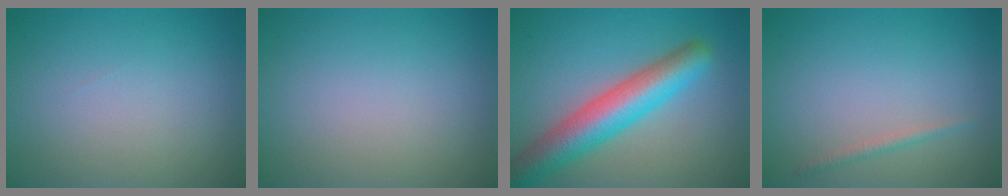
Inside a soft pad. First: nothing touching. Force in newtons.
{"total": 0.0}
{"total": 7.2, "press": 7.2, "slide": 0.3}
{"total": 0.9, "press": 0.9, "slide": 0.1}